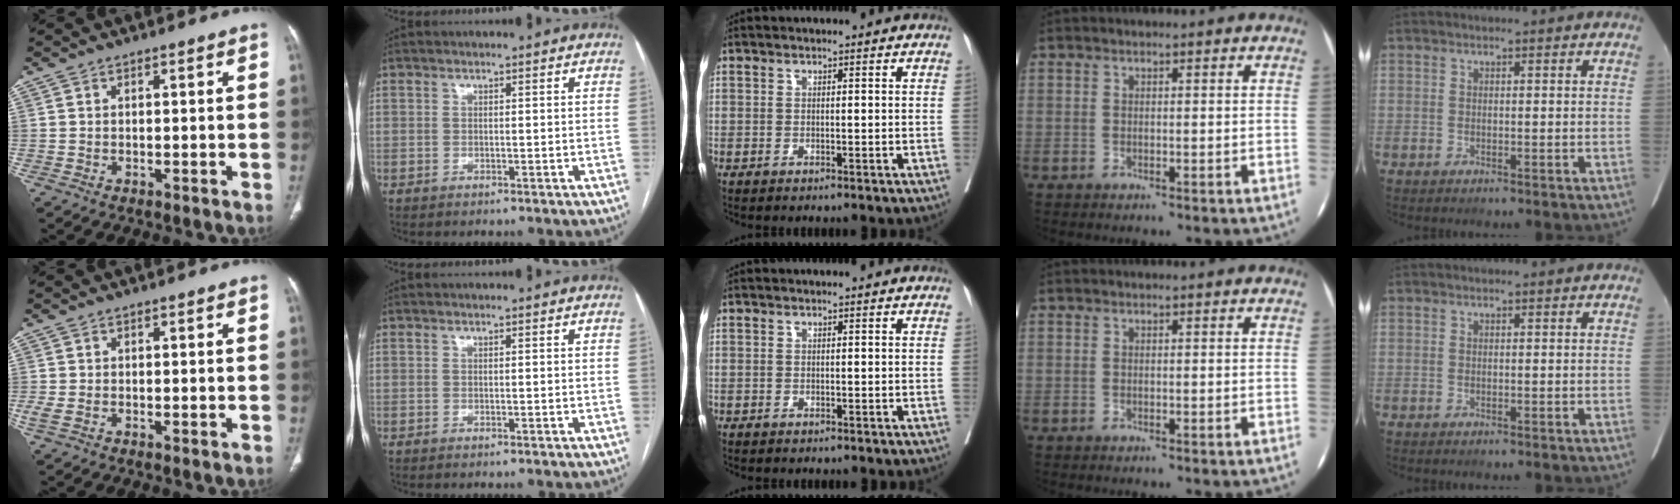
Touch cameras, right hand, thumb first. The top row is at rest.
{"thumb": {"total": 1.9, "force": [-0.3, 1.2, 1.5], "torque": [-0.046, -0.001, -0.007]}}